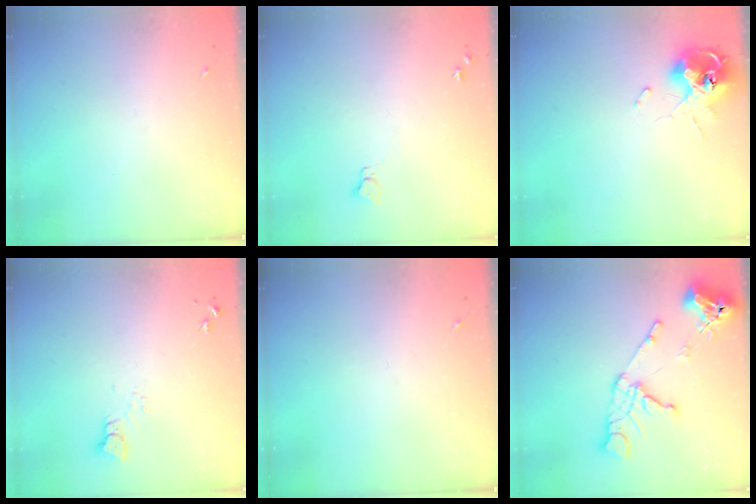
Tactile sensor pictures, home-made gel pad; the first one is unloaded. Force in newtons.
{"total": 4.1, "press": 4.0, "slide": 0.5}
{"total": 11.6, "press": 11.6, "slide": 1.1}
{"total": 3.0, "press": 3.0, "slide": 0.2}
{"total": 0.0}
{"total": 14.1, "press": 14.0, "slide": 1.6}